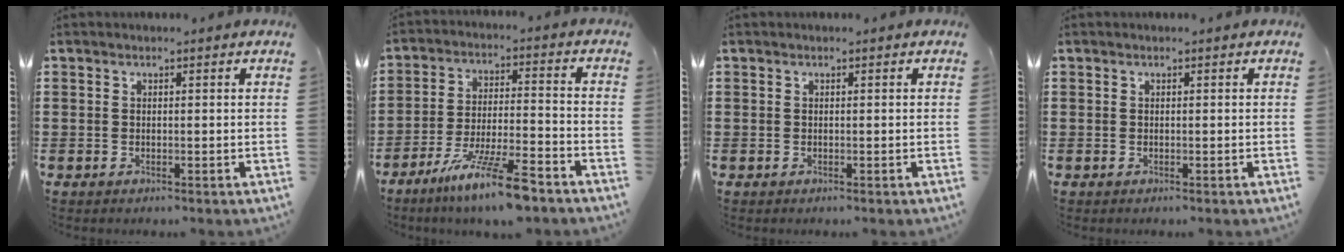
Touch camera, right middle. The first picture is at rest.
{"total": 11.0, "force": [-8.1, 1.2, 7.3], "torque": [-0.140, 0.007, -0.154]}
{"total": 0.0}
{"total": 0.0}